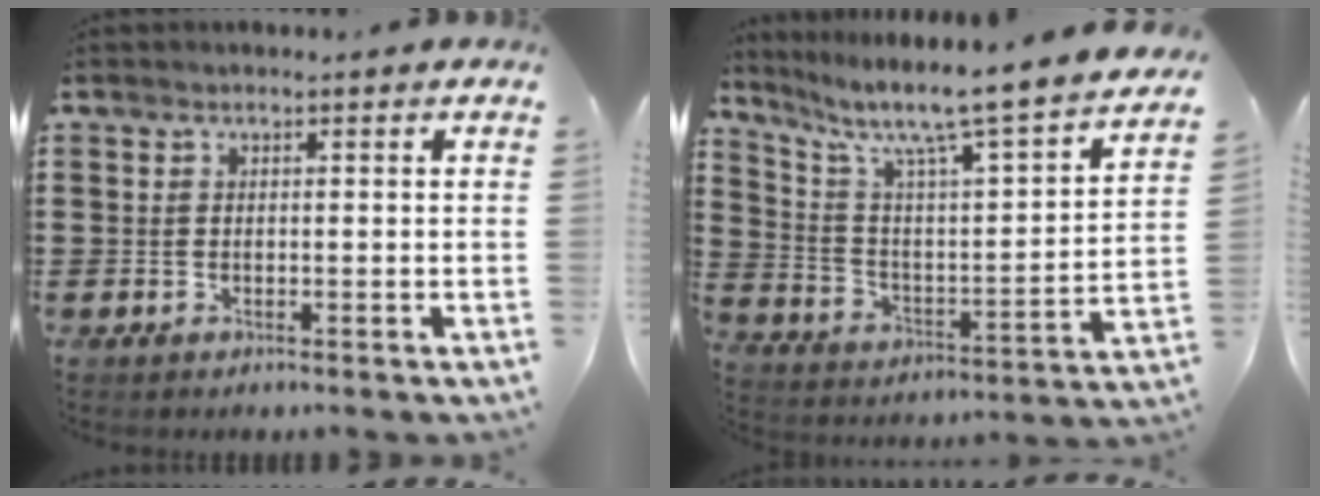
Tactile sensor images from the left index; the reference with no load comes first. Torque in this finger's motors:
{"motor_torque": [2.14, 0.00, 0.47, 0.21]}